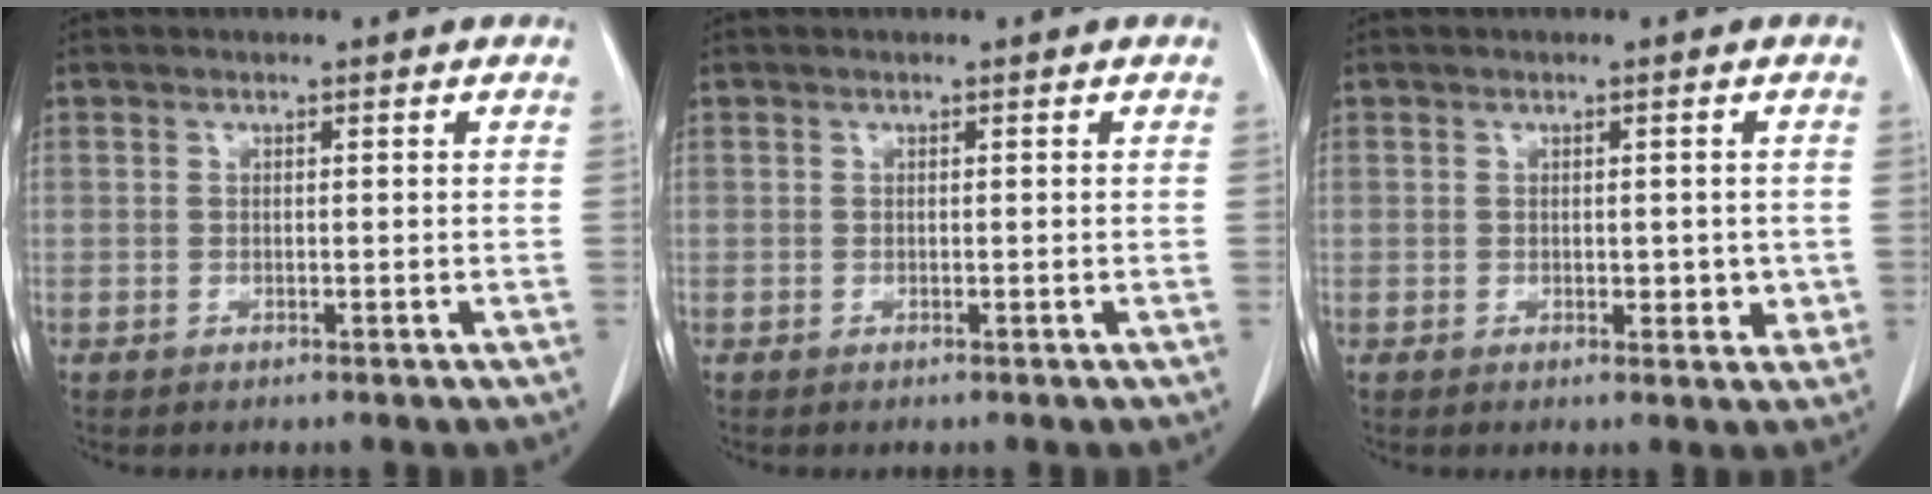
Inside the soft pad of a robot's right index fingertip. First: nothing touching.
{"total": 0.0}
{"total": 2.9, "force": [0.0, 1.8, 2.2], "torque": [-0.015, 0.000, 0.006]}